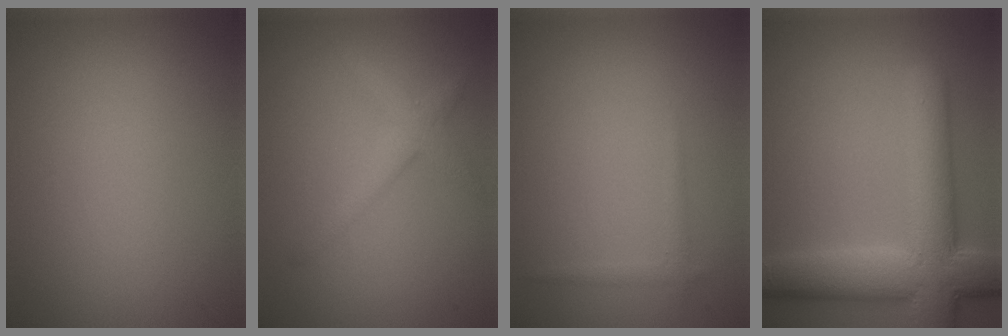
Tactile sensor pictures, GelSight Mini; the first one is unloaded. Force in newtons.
{"total": 2.5, "press": 2.5, "slide": 0.1}
{"total": 0.9, "press": 0.9, "slide": 0.1}
{"total": 9.5, "press": 9.4, "slide": 0.4}